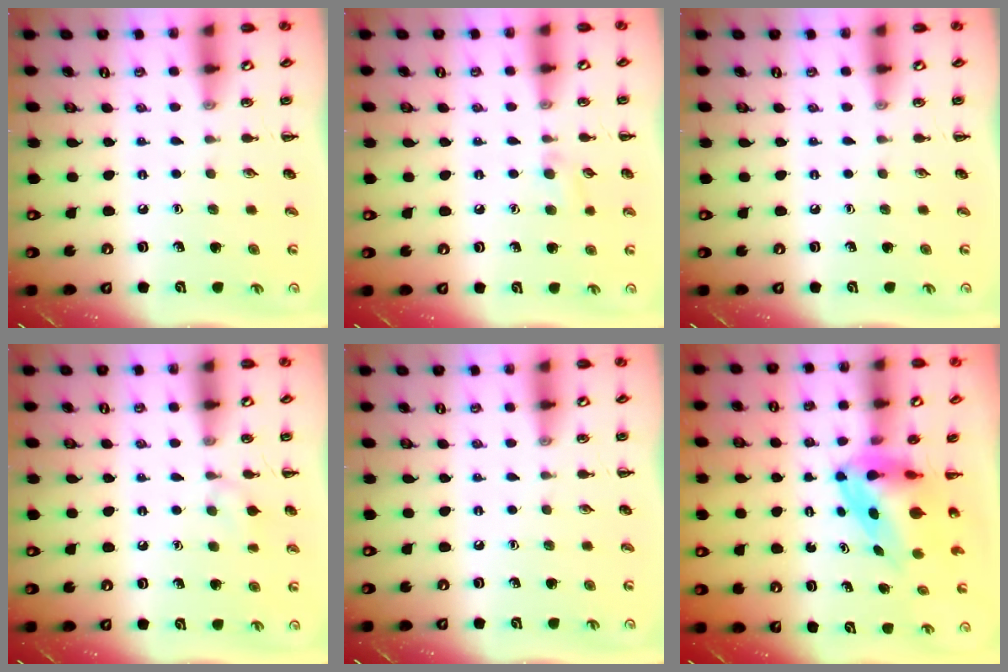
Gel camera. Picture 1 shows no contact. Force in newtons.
{"total": 6.2, "press": 5.9, "slide": 2.0}
{"total": 0.0}
{"total": 6.6, "press": 6.2, "slide": 2.1}
{"total": 0.0}
{"total": 5.4, "press": 5.1, "slide": 1.5}